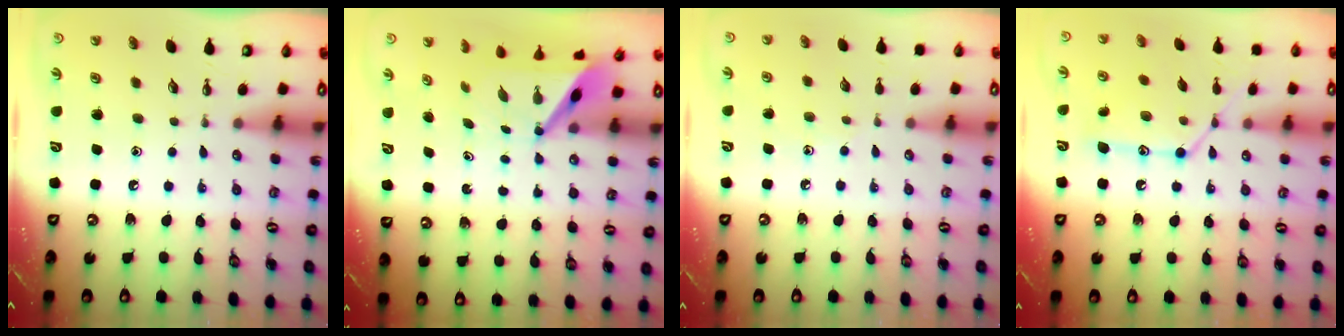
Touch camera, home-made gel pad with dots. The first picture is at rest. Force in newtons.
{"total": 5.5, "press": 5.5, "slide": 0.6}
{"total": 5.6, "press": 5.6, "slide": 0.5}
{"total": 13.5, "press": 13.5, "slide": 0.8}